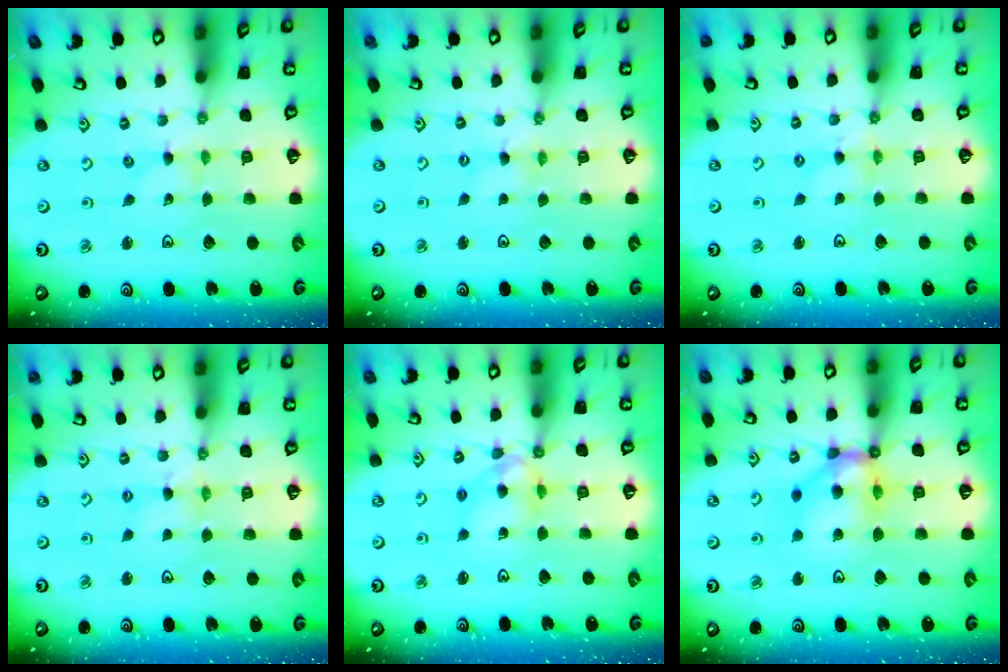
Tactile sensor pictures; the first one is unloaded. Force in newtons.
{"total": 0.5, "press": 0.5, "slide": 0.1}
{"total": 1.7, "press": 1.6, "slide": 0.3}
{"total": 3.6, "press": 3.6, "slide": 0.4}
{"total": 10.8, "press": 10.7, "slide": 1.3}
{"total": 12.6, "press": 12.5, "slide": 1.8}